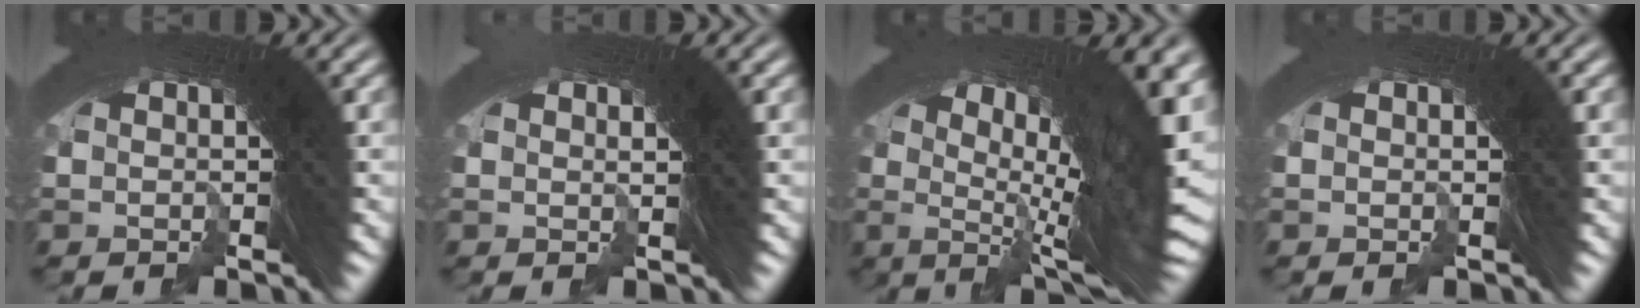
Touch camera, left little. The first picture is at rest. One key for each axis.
{"total": 1.4, "fx": -1.1, "fy": 0.7, "fz": 0.3, "tx": -0.018, "ty": -0.019, "tz": -0.014}
{"total": 14.6, "fx": 0.1, "fy": 7.6, "fz": 12.4, "tx": -0.155, "ty": 0.016, "tz": -0.008}
{"total": 0.0}